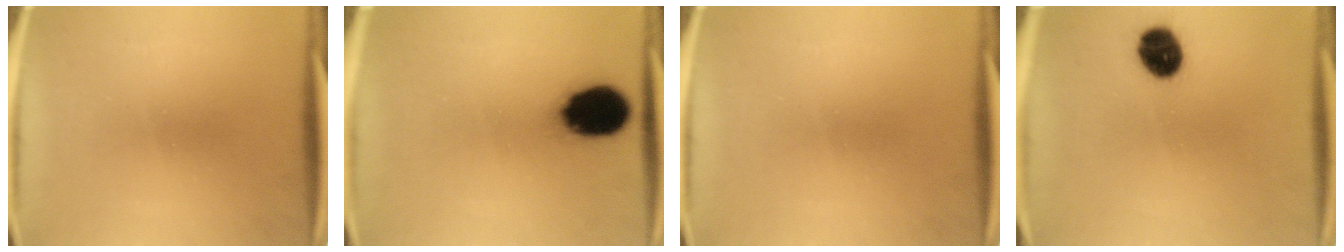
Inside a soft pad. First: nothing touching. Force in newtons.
{"total": 15.4}
{"total": 0.0}
{"total": 8.9}